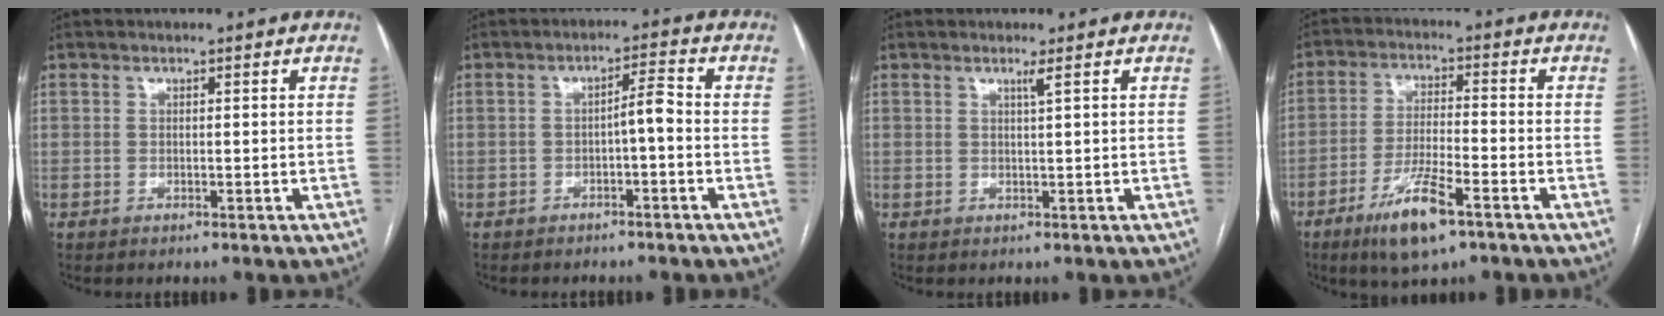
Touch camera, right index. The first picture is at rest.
{"total": 3.2, "force": [-0.9, 0.5, 3.1], "torque": [-0.047, 0.012, -0.014]}
{"total": 1.1, "force": [0.6, -0.4, 0.9], "torque": [-0.026, -0.007, 0.015]}
{"total": 9.7, "force": [-5.7, 1.7, 7.6], "torque": [-0.145, -0.015, -0.100]}